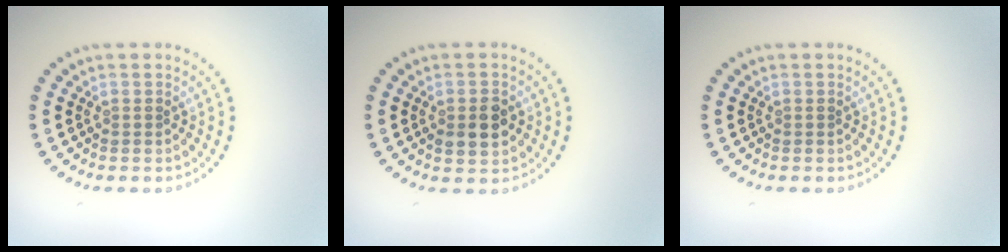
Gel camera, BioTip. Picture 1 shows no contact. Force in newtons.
{"total": 2.9, "press": 2.9, "slide": 0.3}
{"total": 0.0}